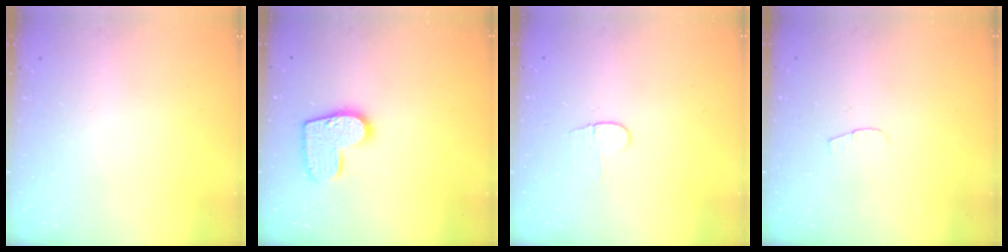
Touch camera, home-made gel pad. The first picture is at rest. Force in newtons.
{"total": 12.0, "press": 11.9, "slide": 0.7}
{"total": 3.7, "press": 3.7, "slide": 0.5}
{"total": 4.1, "press": 4.1, "slide": 0.4}